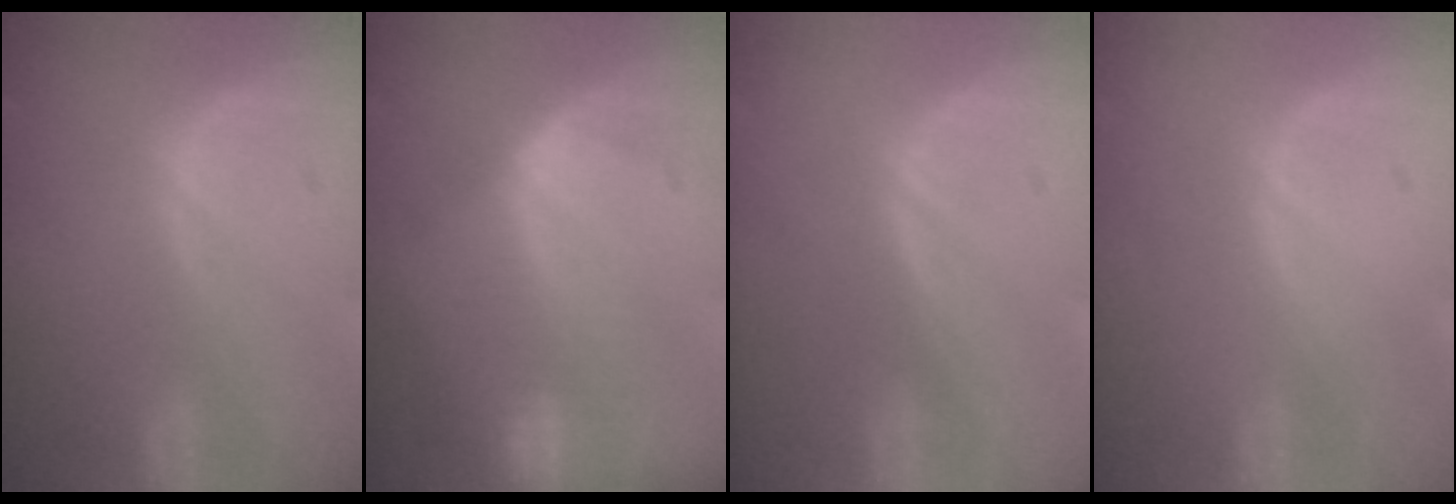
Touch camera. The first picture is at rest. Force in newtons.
{"total": 8.6, "press": 7.3, "slide": 4.6}
{"total": 0.0}
{"total": 0.0}